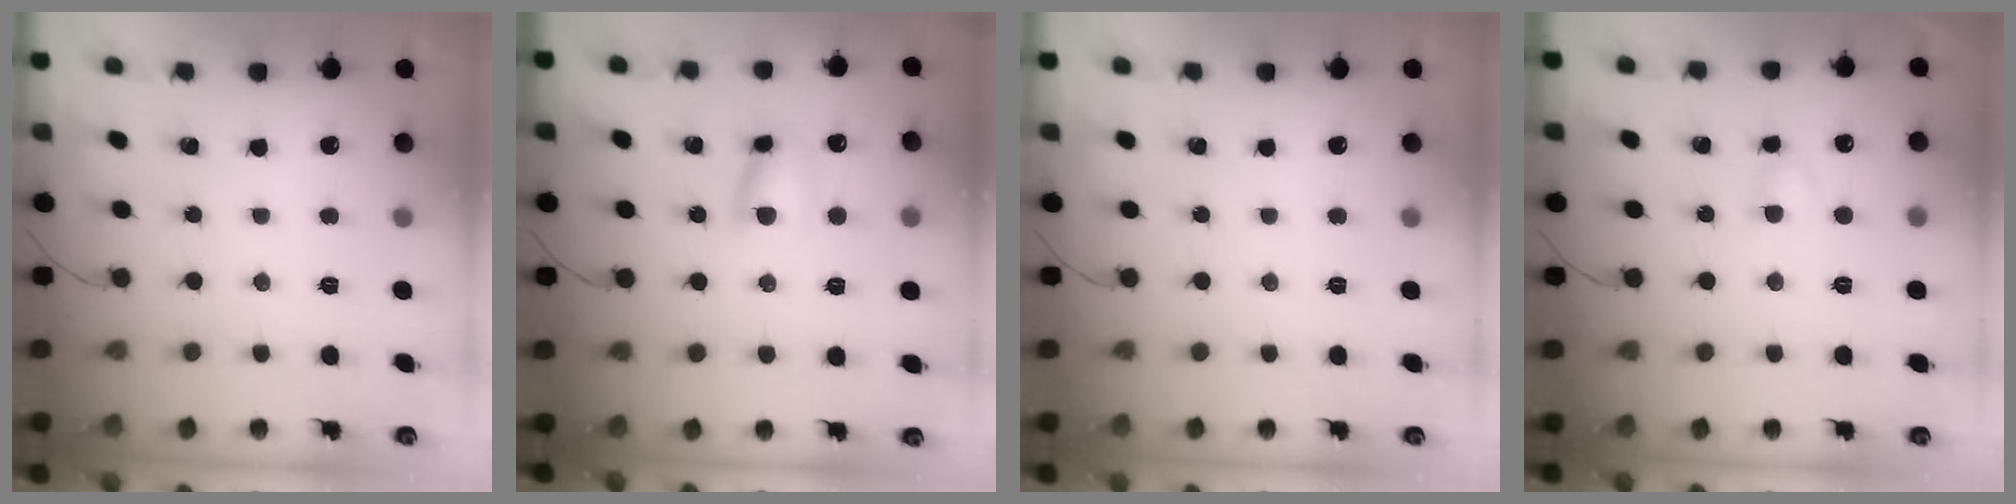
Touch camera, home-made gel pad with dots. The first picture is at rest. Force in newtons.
{"total": 7.4, "press": 7.4, "slide": 0.2}
{"total": 0.0}
{"total": 3.5, "press": 3.1, "slide": 1.4}